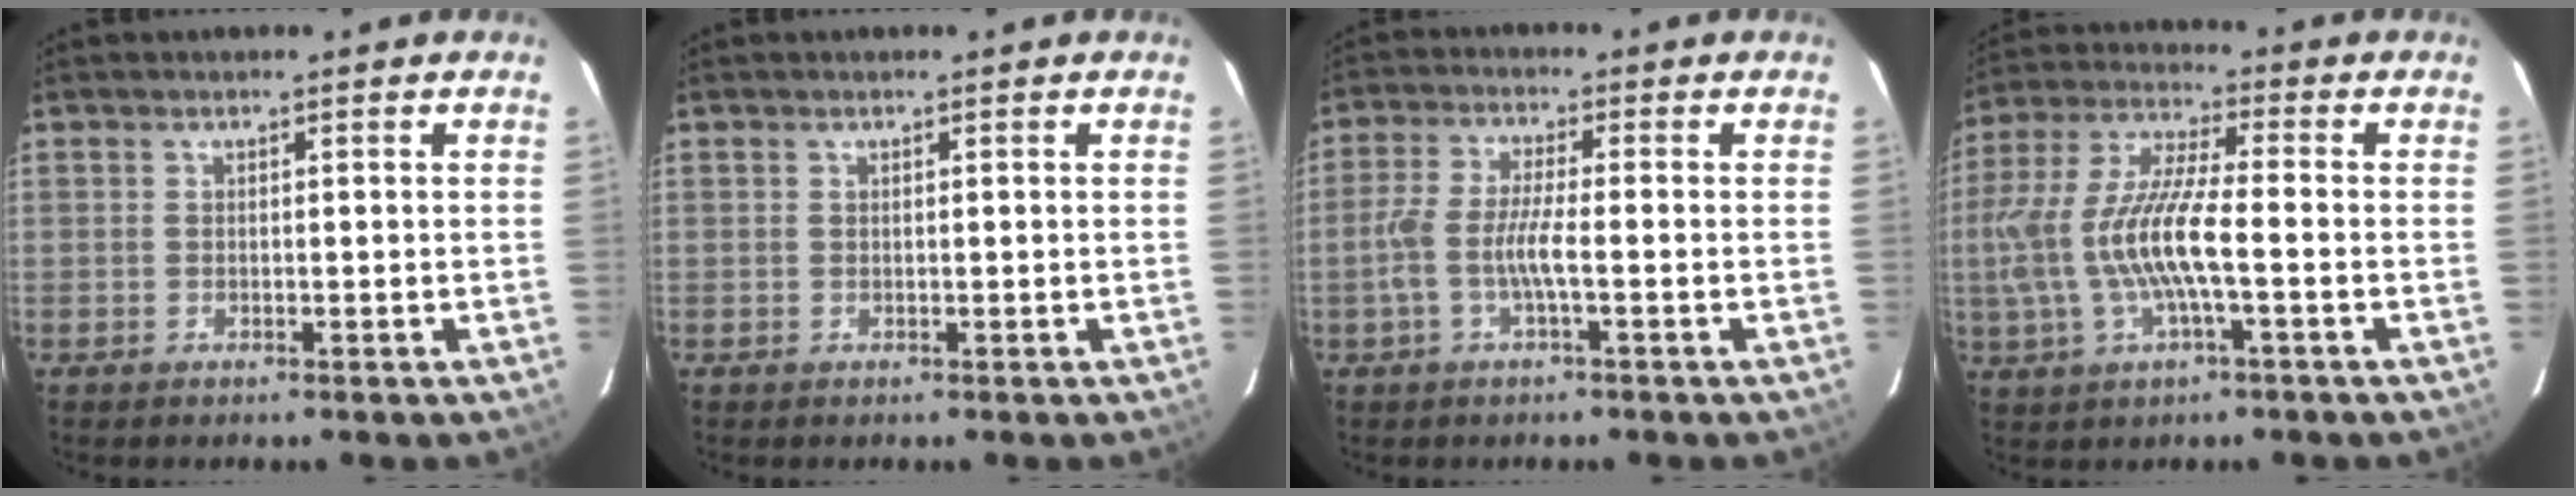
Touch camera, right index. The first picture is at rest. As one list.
[{"total": 0.0}, {"total": 6.1, "force": [-1.8, 0.7, 5.8], "torque": [-0.126, 0.003, -0.037]}, {"total": 14.4, "force": [-2.5, 3.0, 13.8], "torque": [-0.280, -0.002, -0.045]}]